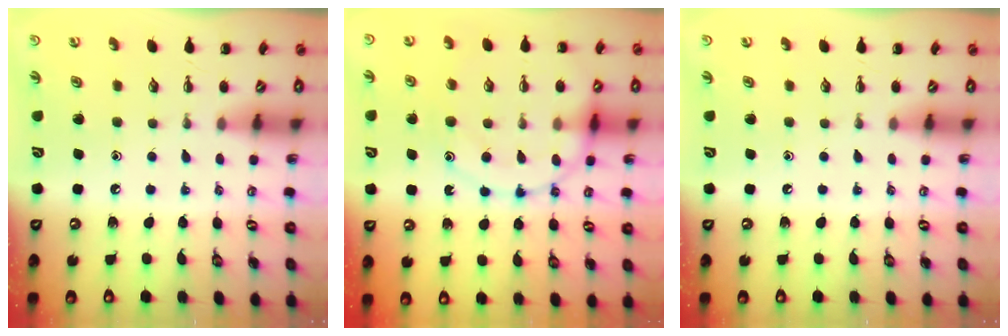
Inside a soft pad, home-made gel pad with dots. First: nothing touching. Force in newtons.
{"total": 14.9, "press": 14.8, "slide": 1.8}
{"total": 0.0}